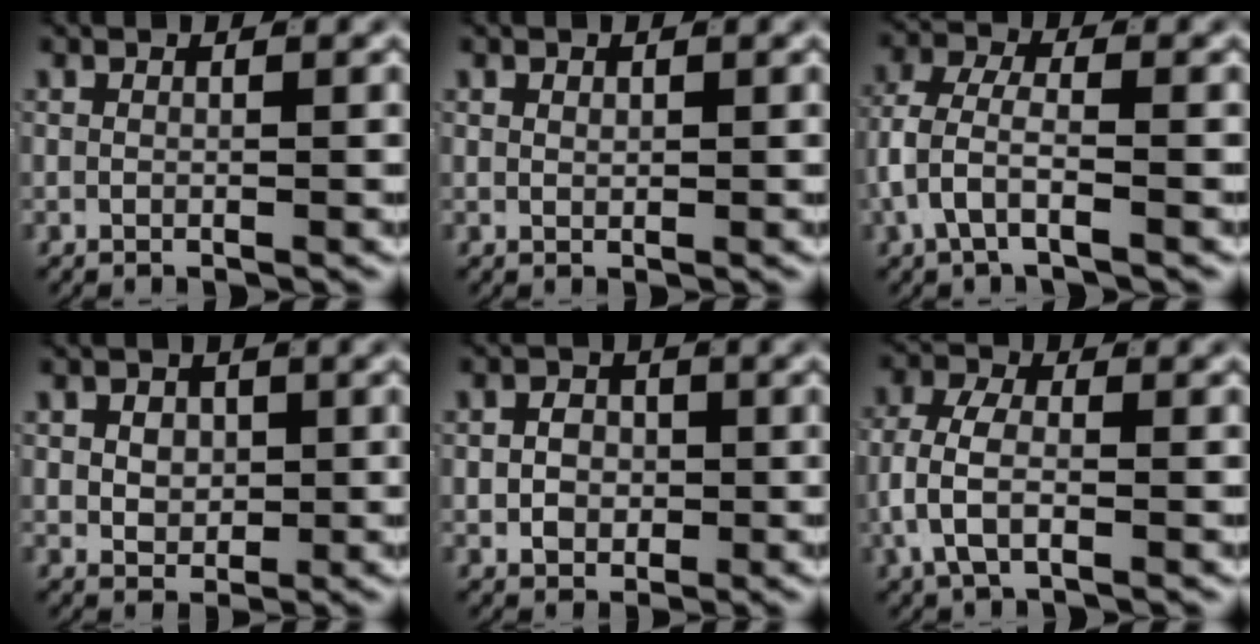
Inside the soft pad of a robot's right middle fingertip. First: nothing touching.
{"total": 0.6, "force": [0.4, 0.2, 0.4], "torque": [-0.008, -0.006, 0.014]}
{"total": 4.5, "force": [-1.6, 2.6, 3.3], "torque": [-0.077, -0.015, -0.023]}
{"total": 2.8, "force": [0.2, 2.2, 1.6], "torque": [-0.028, -0.018, 0.016]}
{"total": 2.9, "force": [-0.4, 2.4, 1.6], "torque": [-0.016, -0.006, -0.004]}
{"total": 4.9, "force": [-0.9, 3.1, 3.7], "torque": [-0.088, -0.009, -0.014]}